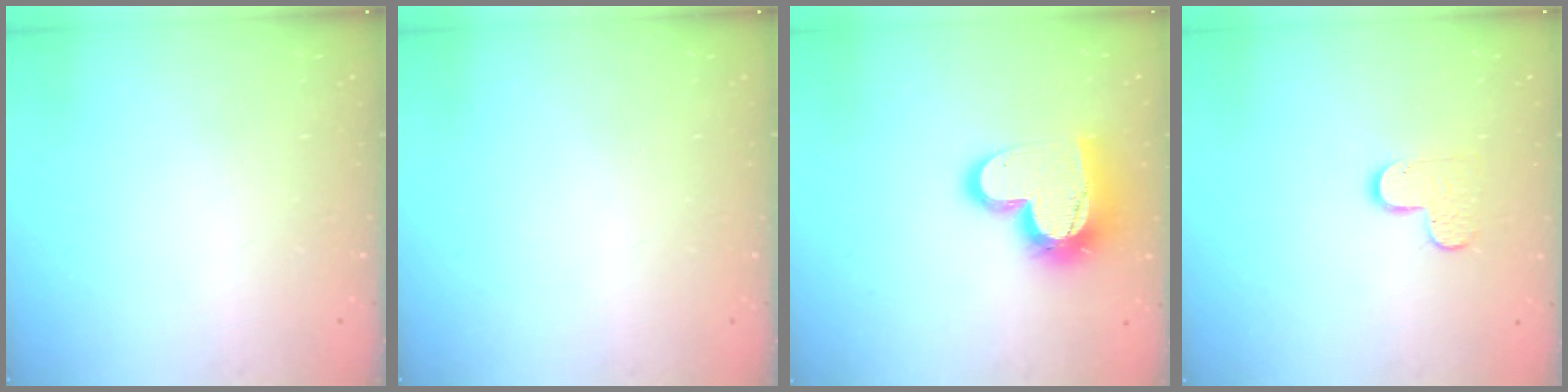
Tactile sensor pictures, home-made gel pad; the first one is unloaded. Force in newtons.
{"total": 0.0}
{"total": 17.4, "press": 17.4, "slide": 1.4}
{"total": 5.6, "press": 5.6, "slide": 0.3}